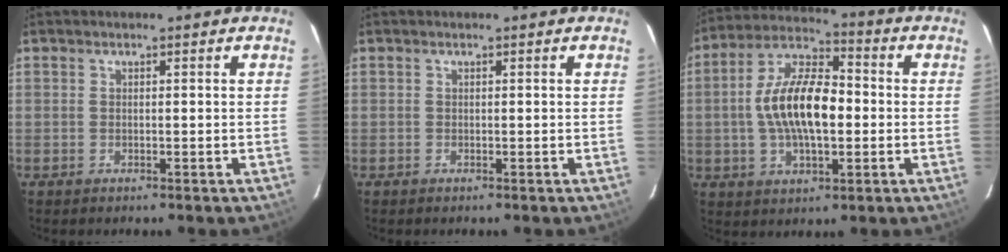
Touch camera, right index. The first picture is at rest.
{"total": 0.0}
{"total": 14.6, "force": [-0.8, 6.6, 13.0], "torque": [-0.248, 0.016, -0.018]}